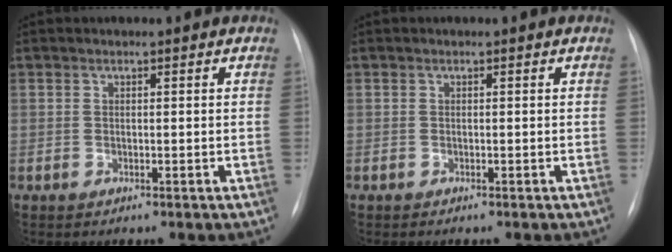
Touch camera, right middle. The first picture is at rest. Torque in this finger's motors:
{"motor_torque": [-0.25, 0.39, 0.01, 0.00]}